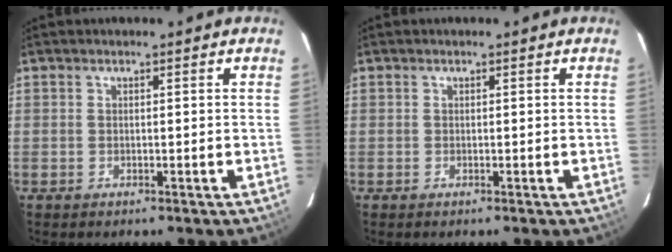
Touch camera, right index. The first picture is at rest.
{"total": 0.0}